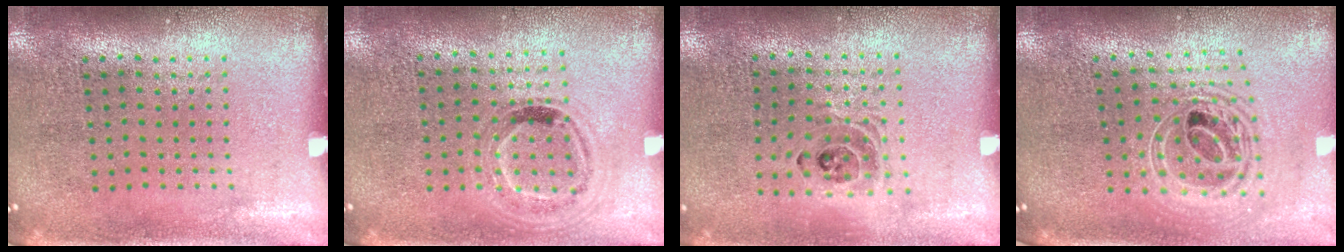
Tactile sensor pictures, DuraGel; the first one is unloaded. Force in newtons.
{"total": 1.0, "press": 0.9, "slide": 0.3}
{"total": 1.2, "press": 1.1, "slide": 0.6}
{"total": 2.1, "press": 1.6, "slide": 1.3}